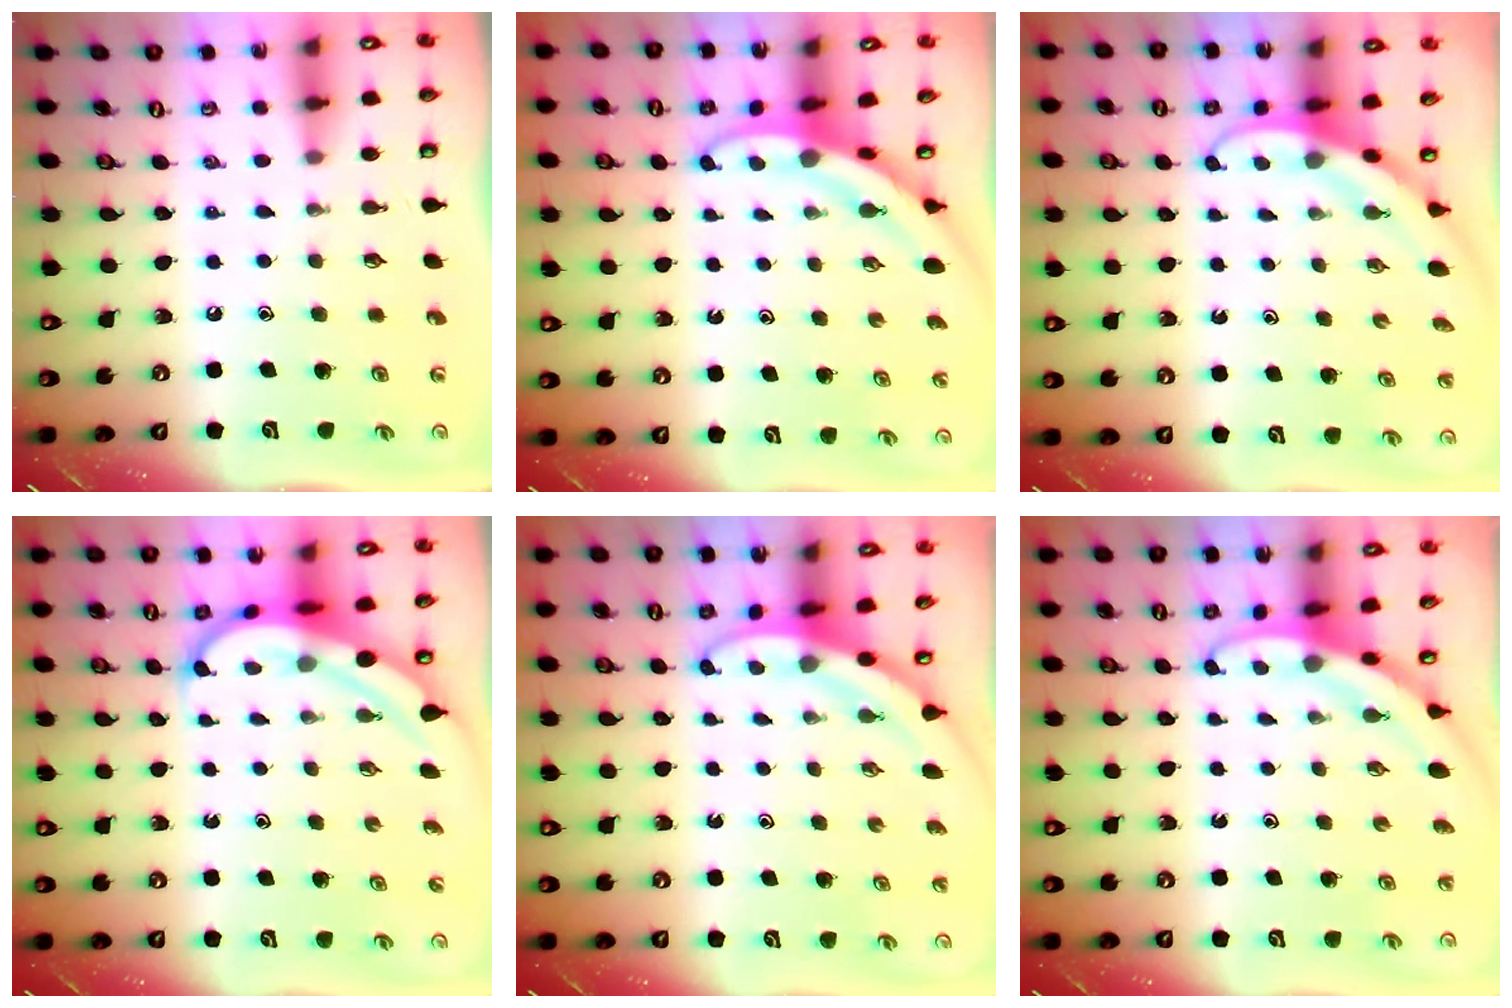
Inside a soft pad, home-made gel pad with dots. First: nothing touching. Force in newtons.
{"total": 3.6, "press": 3.5, "slide": 0.4}
{"total": 3.1, "press": 3.1, "slide": 0.1}
{"total": 6.2, "press": 6.1, "slide": 1.3}
{"total": 3.5, "press": 3.5, "slide": 0.1}
{"total": 2.9, "press": 2.9, "slide": 0.2}